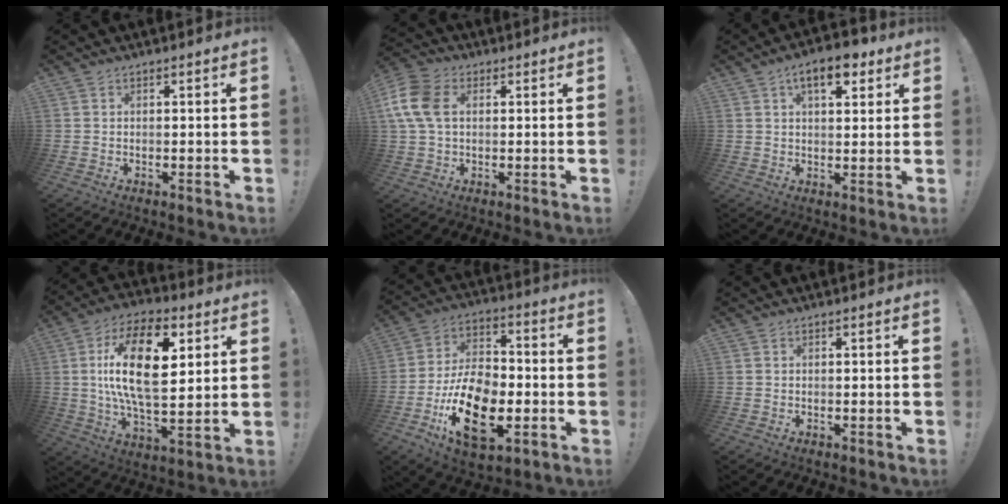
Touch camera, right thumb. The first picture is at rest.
{"total": 11.9, "force": [2.2, 8.4, 8.2], "torque": [-0.175, 0.007, 0.044]}
{"total": 9.3, "force": [4.8, 4.3, 6.7], "torque": [-0.088, -0.010, 0.080]}
{"total": 21.0, "force": [5.0, 9.6, 18.0], "torque": [-0.325, -0.013, 0.071]}
{"total": 21.2, "force": [-7.5, 12.1, 15.8], "torque": [-0.279, 0.040, -0.119]}
{"total": 0.0}